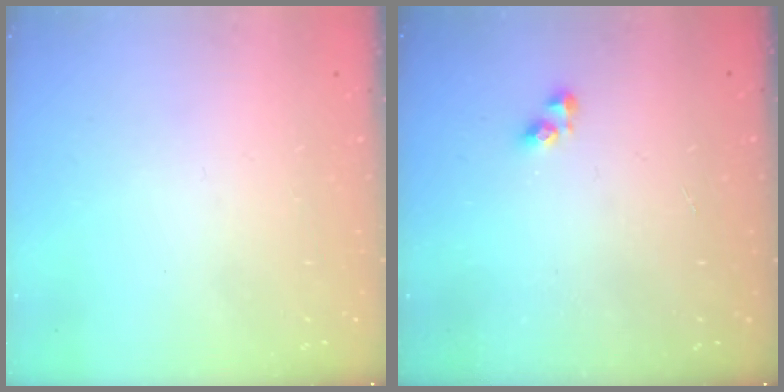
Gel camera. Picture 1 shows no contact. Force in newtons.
{"total": 3.9, "press": 3.9, "slide": 0.7}